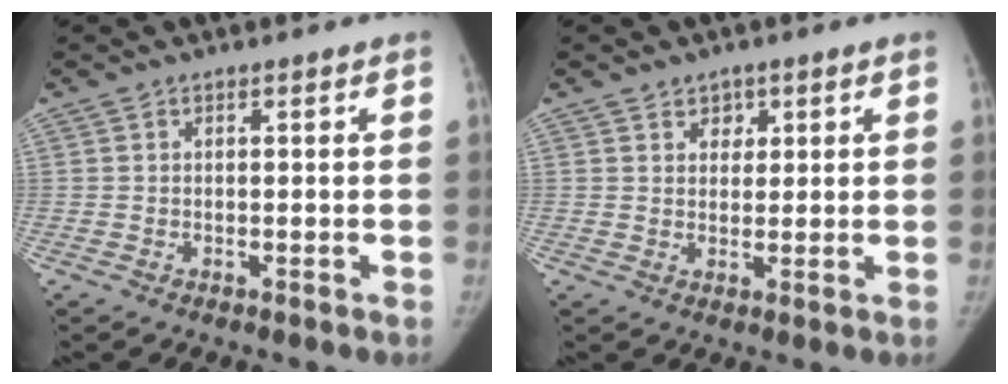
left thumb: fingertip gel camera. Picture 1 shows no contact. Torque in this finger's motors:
{"motor_torque": [-0.19, -0.15, 0.00, 0.16, -0.03]}